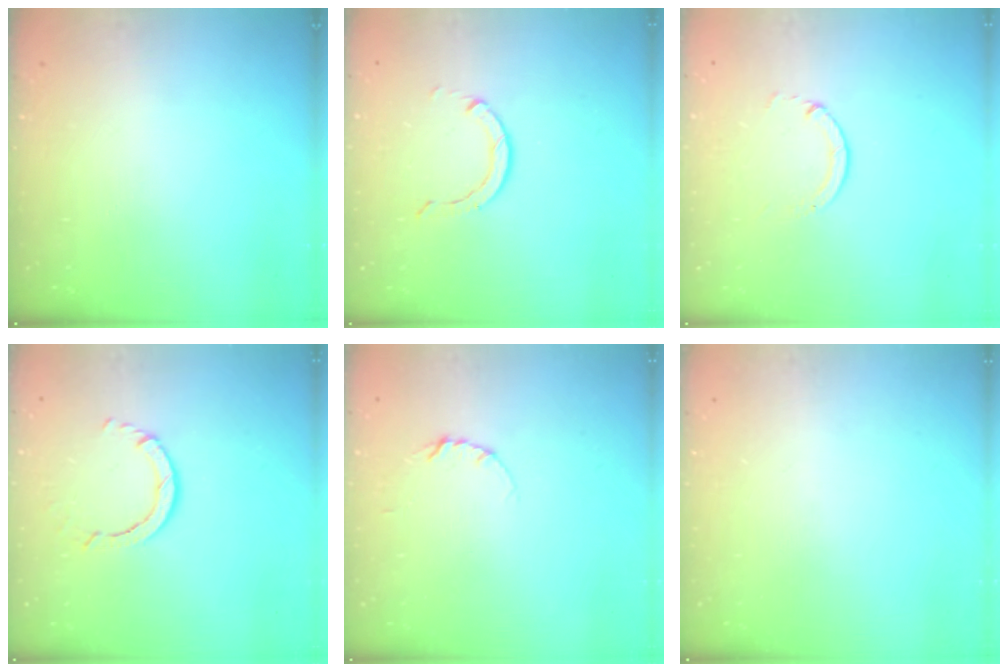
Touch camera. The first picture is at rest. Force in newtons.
{"total": 3.2, "press": 3.2, "slide": 0.4}
{"total": 1.3, "press": 1.3, "slide": 0.2}
{"total": 3.0, "press": 3.0, "slide": 0.4}
{"total": 3.7, "press": 3.7, "slide": 0.4}
{"total": 0.0}